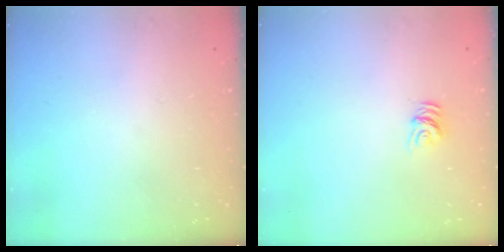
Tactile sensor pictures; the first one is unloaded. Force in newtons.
{"total": 6.1, "press": 6.1, "slide": 0.3}